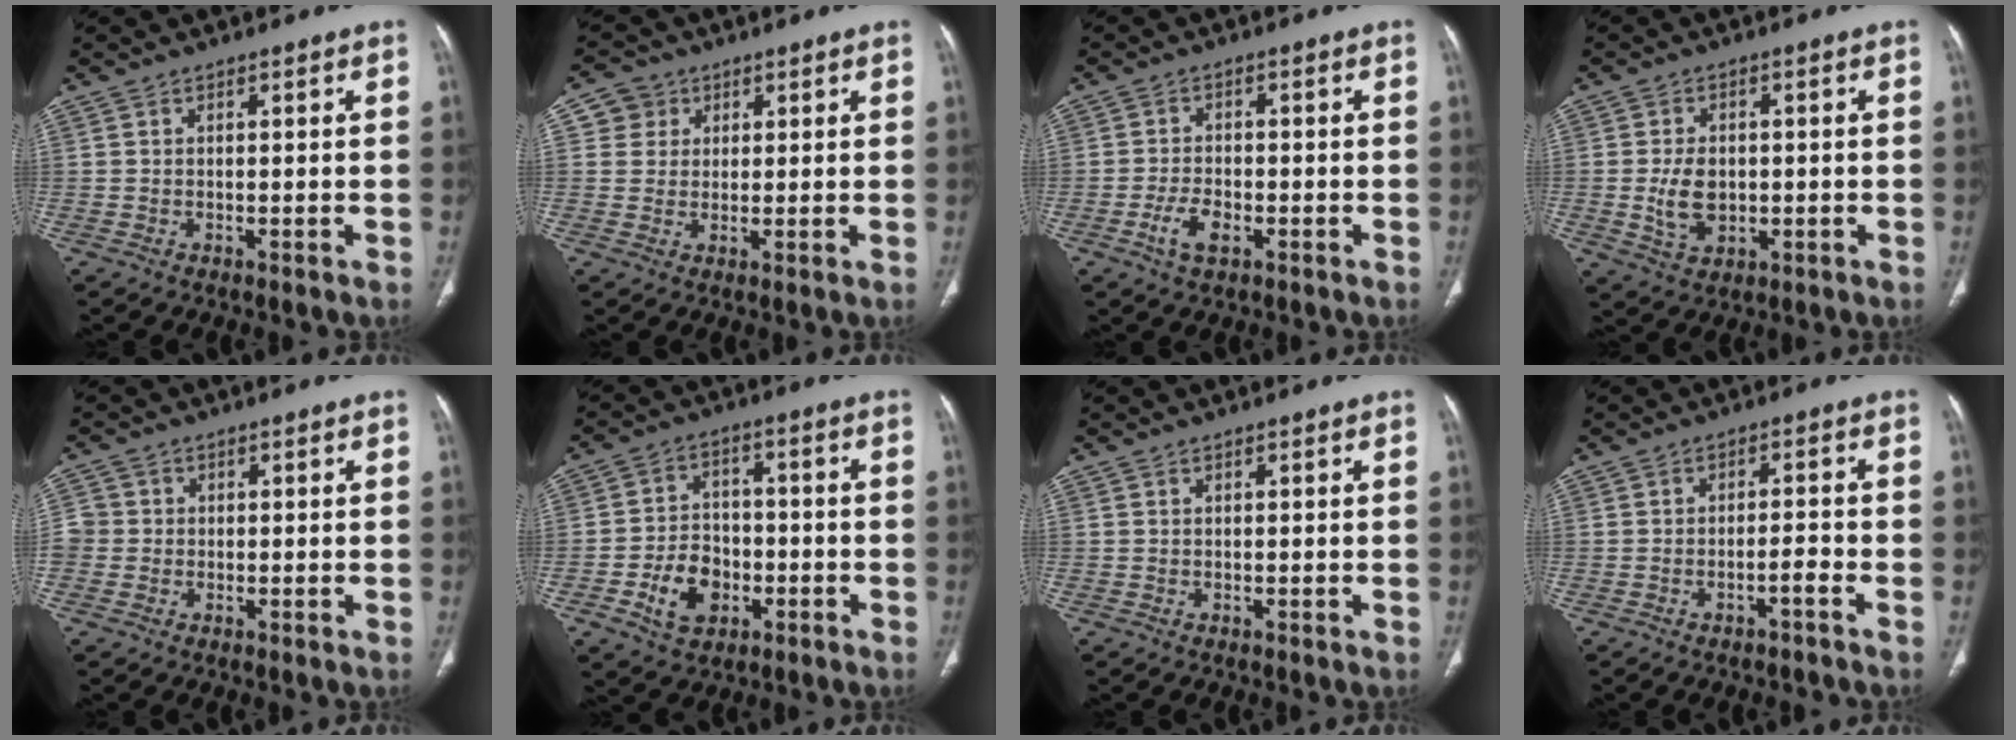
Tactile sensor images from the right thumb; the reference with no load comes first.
{"total": 4.4, "force": [1.6, 4.1, 0.3], "torque": [0.019, -0.002, 0.024]}
{"total": 4.6, "force": [-2.1, 2.3, 3.4], "torque": [-0.067, 0.010, -0.036]}
{"total": 6.6, "force": [-0.6, 4.5, 4.8], "torque": [-0.076, -0.002, -0.003]}
{"total": 4.0, "force": [-0.4, 3.8, 1.2], "torque": [-0.014, 0.011, -0.013]}
{"total": 9.5, "force": [-3.6, 7.1, 5.2], "torque": [-0.063, 0.023, -0.058]}
{"total": 0.0}
{"total": 2.4, "force": [-1.6, 0.2, 1.8], "torque": [-0.033, 0.019, -0.026]}